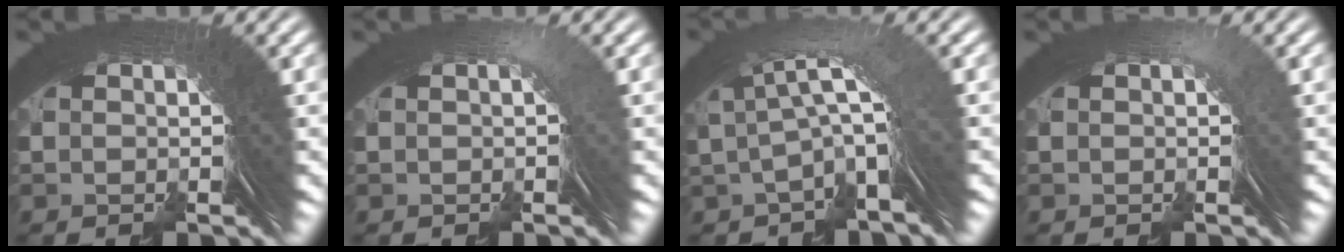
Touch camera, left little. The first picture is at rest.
{"total": 0.9, "force": [-0.4, -0.2, 0.8], "torque": [-0.004, 0.007, -0.007]}
{"total": 2.3, "force": [-0.3, 0.0, 2.3], "torque": [-0.033, 0.015, -0.004]}
{"total": 0.9, "force": [-0.3, 0.2, 0.9], "torque": [0.004, 0.008, -0.009]}